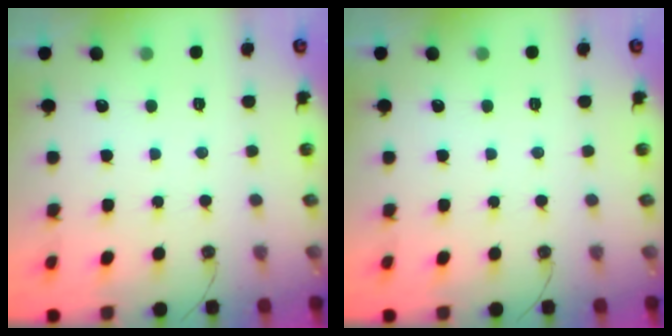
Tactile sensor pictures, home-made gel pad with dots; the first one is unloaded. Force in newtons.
{"total": 0.0}